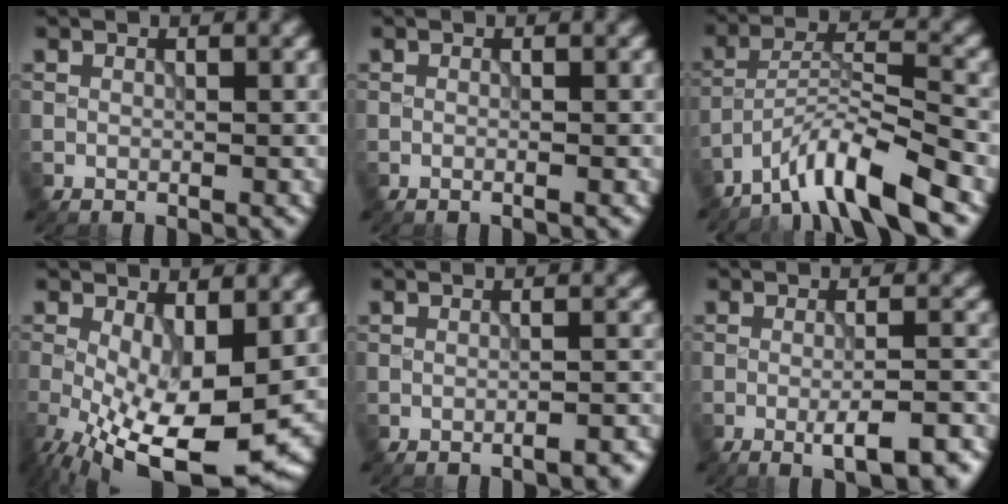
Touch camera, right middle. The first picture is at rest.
{"total": 0.7, "force": [-0.2, 0.2, 0.6], "torque": [-0.008, -0.006, -0.010]}
{"total": 7.4, "force": [-5.7, 0.9, 4.7], "torque": [-0.074, 0.007, -0.109]}
{"total": 12.3, "force": [-4.3, 4.8, 10.4], "torque": [-0.197, -0.037, -0.060]}
{"total": 2.4, "force": [-1.7, 0.6, 1.6], "torque": [-0.012, 0.006, -0.026]}
{"total": 6.0, "force": [-3.0, 1.4, 4.9], "torque": [-0.074, 0.000, -0.042]}